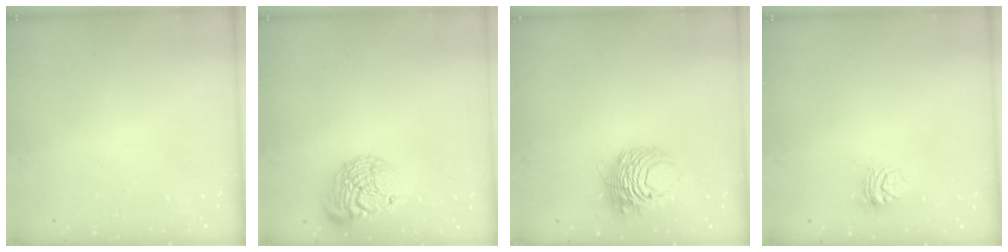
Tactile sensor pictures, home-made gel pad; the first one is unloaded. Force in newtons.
{"total": 17.9, "press": 17.9, "slide": 1.1}
{"total": 9.4, "press": 9.3, "slide": 1.5}
{"total": 4.9, "press": 4.9, "slide": 0.6}